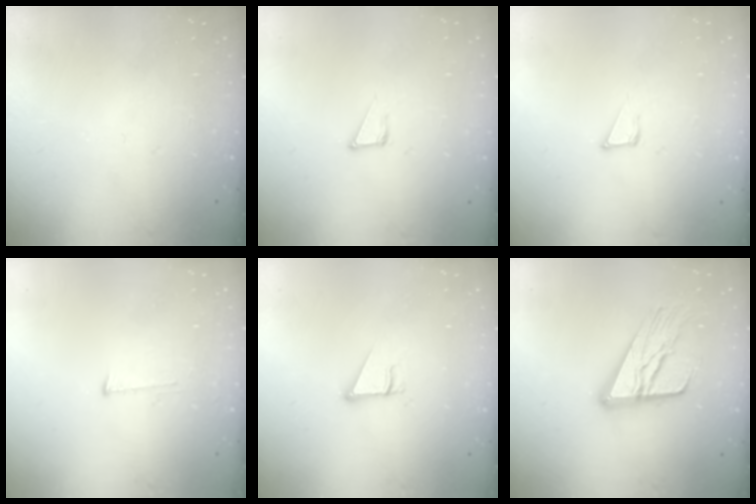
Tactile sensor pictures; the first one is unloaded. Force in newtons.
{"total": 3.1, "press": 3.1, "slide": 0.2}
{"total": 2.8, "press": 2.8, "slide": 0.1}
{"total": 4.0, "press": 4.0, "slide": 0.2}
{"total": 2.7, "press": 2.7, "slide": 0.3}
{"total": 16.5, "press": 16.5, "slide": 1.6}